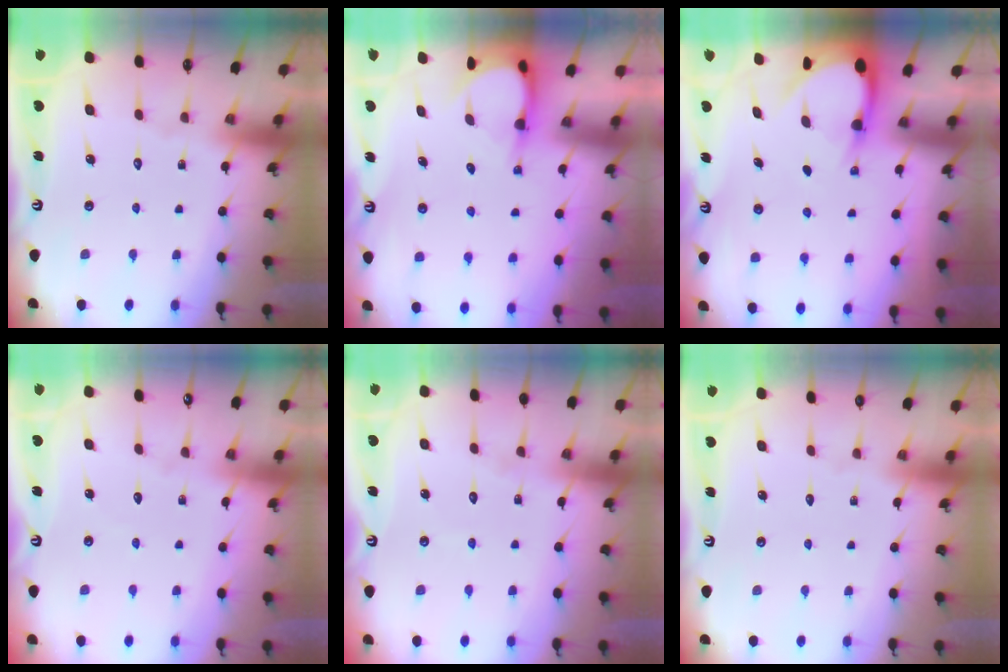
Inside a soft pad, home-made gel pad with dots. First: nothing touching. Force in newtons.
{"total": 3.9, "press": 3.9, "slide": 0.2}
{"total": 4.1, "press": 4.1, "slide": 0.2}
{"total": 2.4, "press": 2.4, "slide": 0.2}
{"total": 3.1, "press": 3.0, "slide": 0.3}
{"total": 0.0}